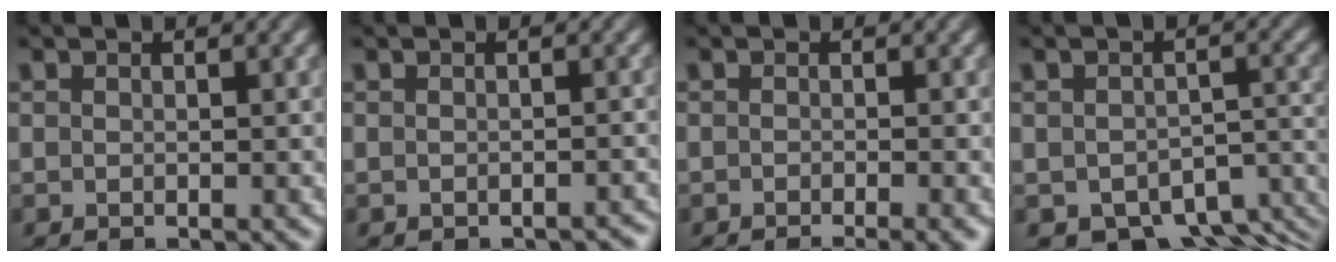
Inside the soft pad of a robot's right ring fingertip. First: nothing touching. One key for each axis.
{"total": 1.4, "fx": -1.4, "fy": 0.2, "fz": -0.2, "tx": 0.000, "ty": -0.005, "tz": -0.016}
{"total": 2.5, "fx": -2.2, "fy": -0.2, "fz": 1.3, "tx": -0.003, "ty": -0.002, "tz": -0.032}
{"total": 9.0, "fx": -6.3, "fy": 5.0, "fz": 4.0, "tx": -0.034, "ty": -0.028, "tz": -0.085}